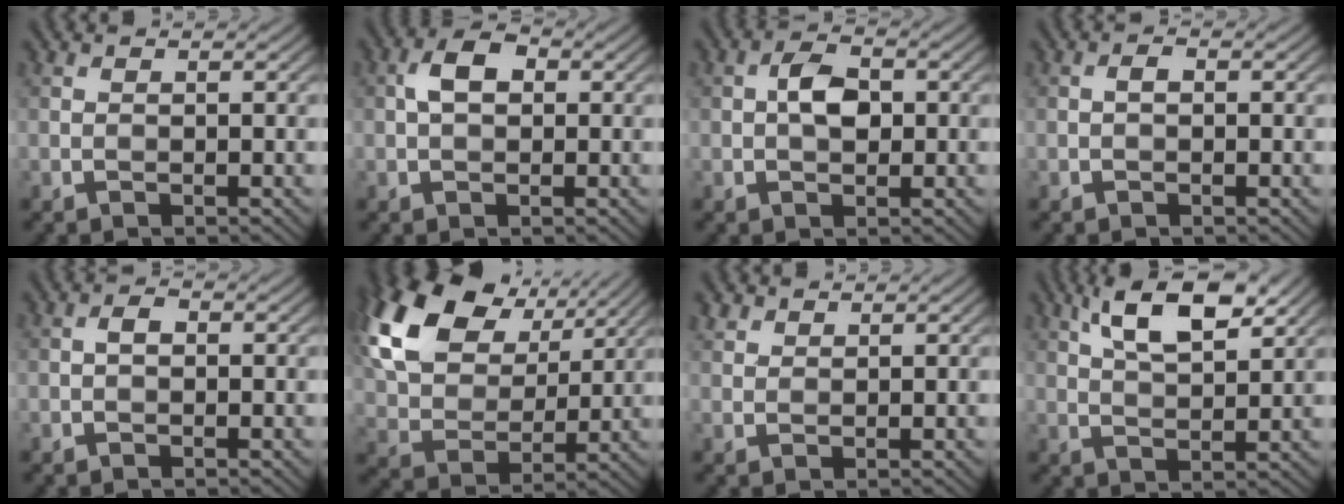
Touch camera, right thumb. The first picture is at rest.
{"total": 3.9, "force": [0.5, 2.5, 2.9], "torque": [-0.060, 0.011, 0.003]}
{"total": 3.8, "force": [0.1, 2.3, 3.0], "torque": [-0.061, 0.008, -0.002]}
{"total": 1.0, "force": [-0.2, 0.5, 0.8], "torque": [-0.015, 0.006, -0.005]}
{"total": 1.3, "force": [-0.2, 0.8, 1.0], "torque": [-0.018, 0.007, -0.006]}
{"total": 18.4, "force": [8.9, 11.9, 10.7], "torque": [-0.281, 0.052, 0.166]}
{"total": 1.5, "force": [1.2, 0.9, 0.4], "torque": [-0.013, 0.006, 0.027]}
{"total": 8.5, "force": [4.5, 3.2, 6.5], "torque": [-0.126, 0.013, 0.086]}